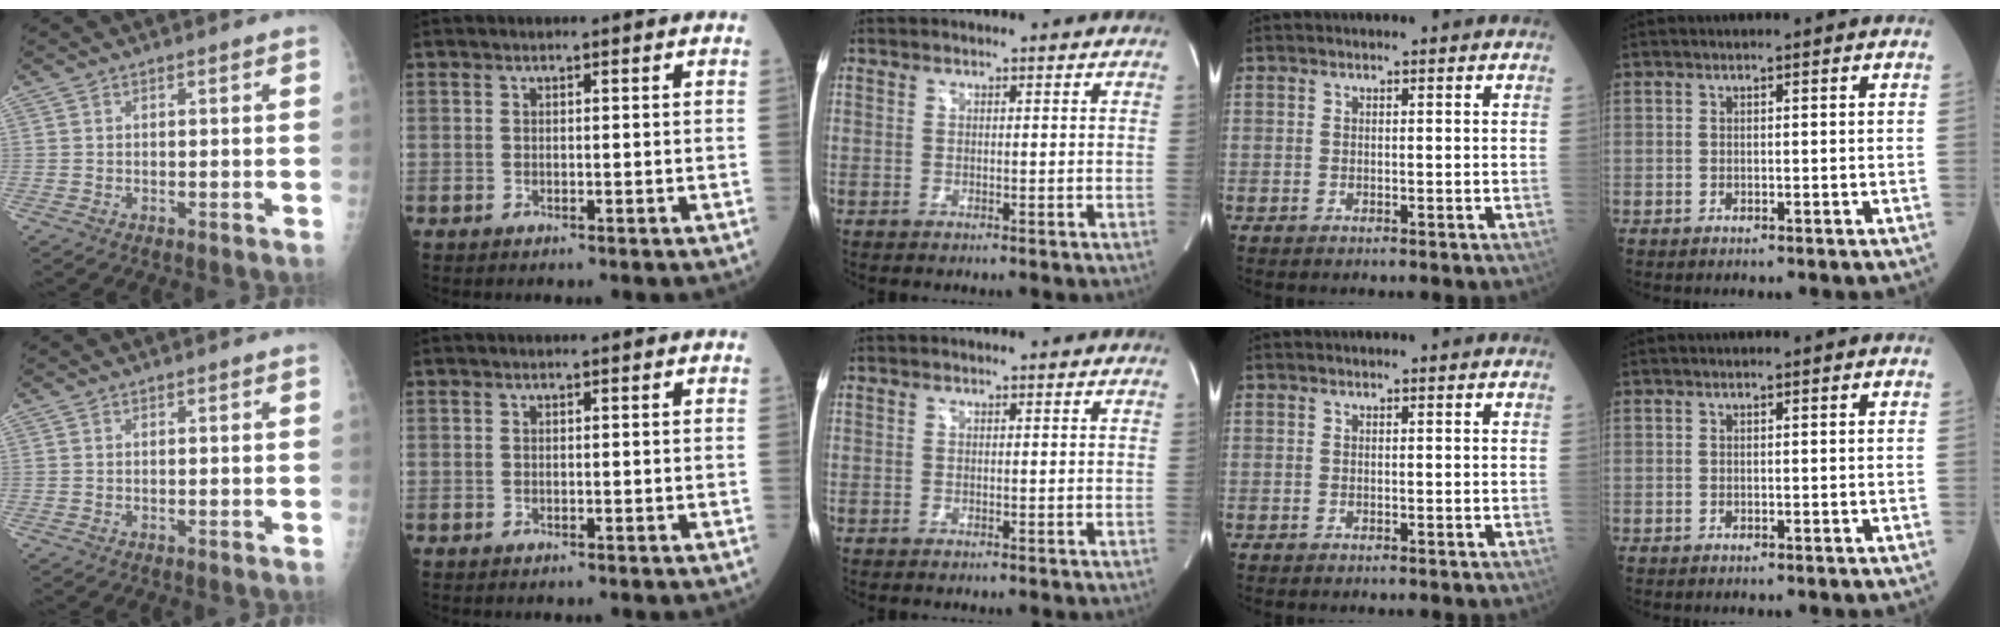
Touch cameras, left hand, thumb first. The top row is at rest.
{}